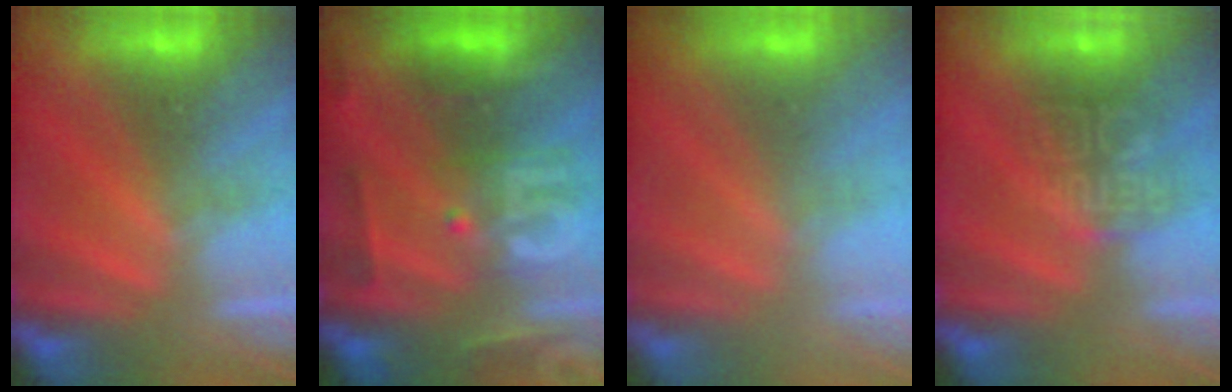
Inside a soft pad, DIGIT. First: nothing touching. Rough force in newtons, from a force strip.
{"total": 2.8}
{"total": 2.9}
{"total": 6.3}